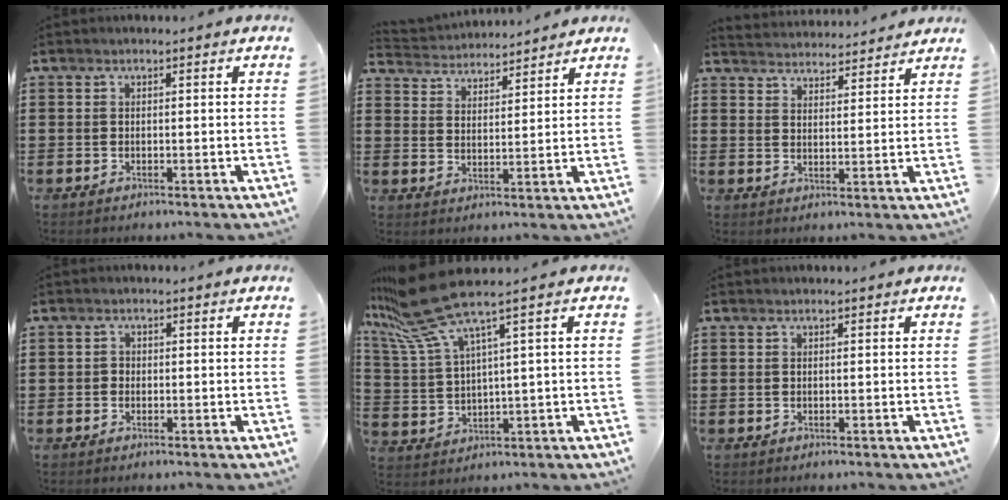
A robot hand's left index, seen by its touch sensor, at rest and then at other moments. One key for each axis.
{"total": 3.6, "fx": 3.5, "fy": 0.3, "fz": -0.5, "tx": -0.009, "ty": -0.019, "tz": 0.062}
{"total": 3.5, "fx": 3.5, "fy": -0.2, "fz": -0.4, "tx": -0.005, "ty": -0.021, "tz": 0.062}
{"total": 0.8, "fx": -0.1, "fy": 0.8, "fz": 0.2, "tx": -0.007, "ty": 0.005, "tz": -0.002}
{"total": 10.1, "fx": 6.9, "fy": 1.2, "fz": 7.2, "tx": -0.194, "ty": -0.040, "tz": 0.116}
{"total": 0.0}